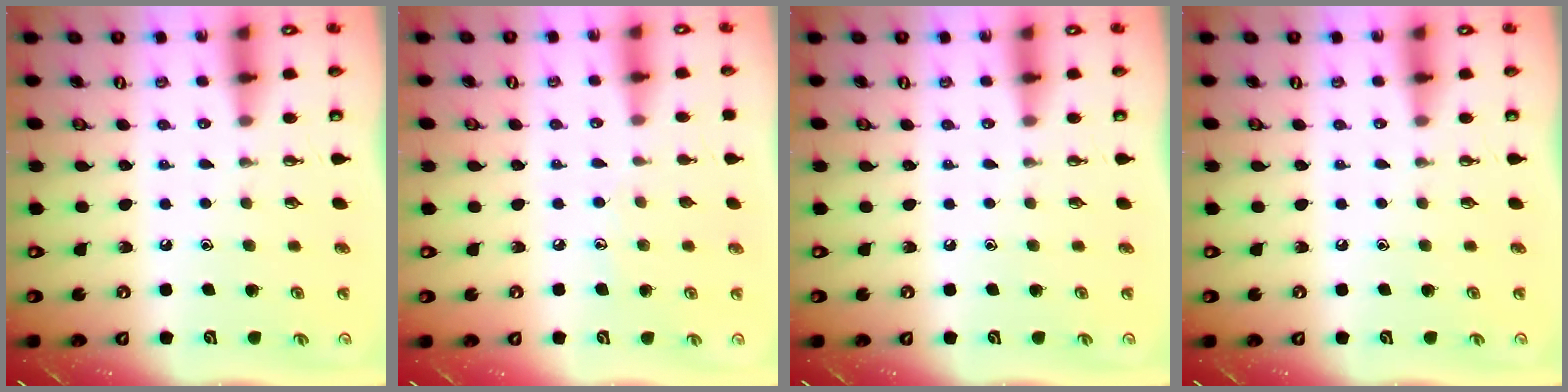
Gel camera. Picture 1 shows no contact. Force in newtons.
{"total": 5.1, "press": 5.0, "slide": 0.5}
{"total": 0.0}
{"total": 0.0}